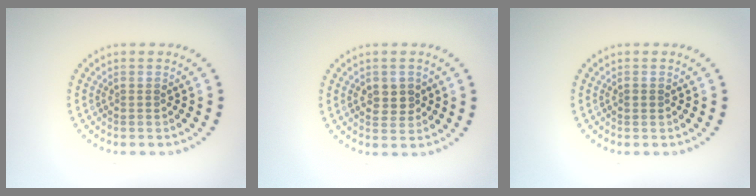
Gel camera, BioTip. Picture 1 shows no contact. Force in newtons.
{"total": 2.4, "press": 2.3, "slide": 0.5}
{"total": 0.6, "press": 0.6, "slide": 0.2}